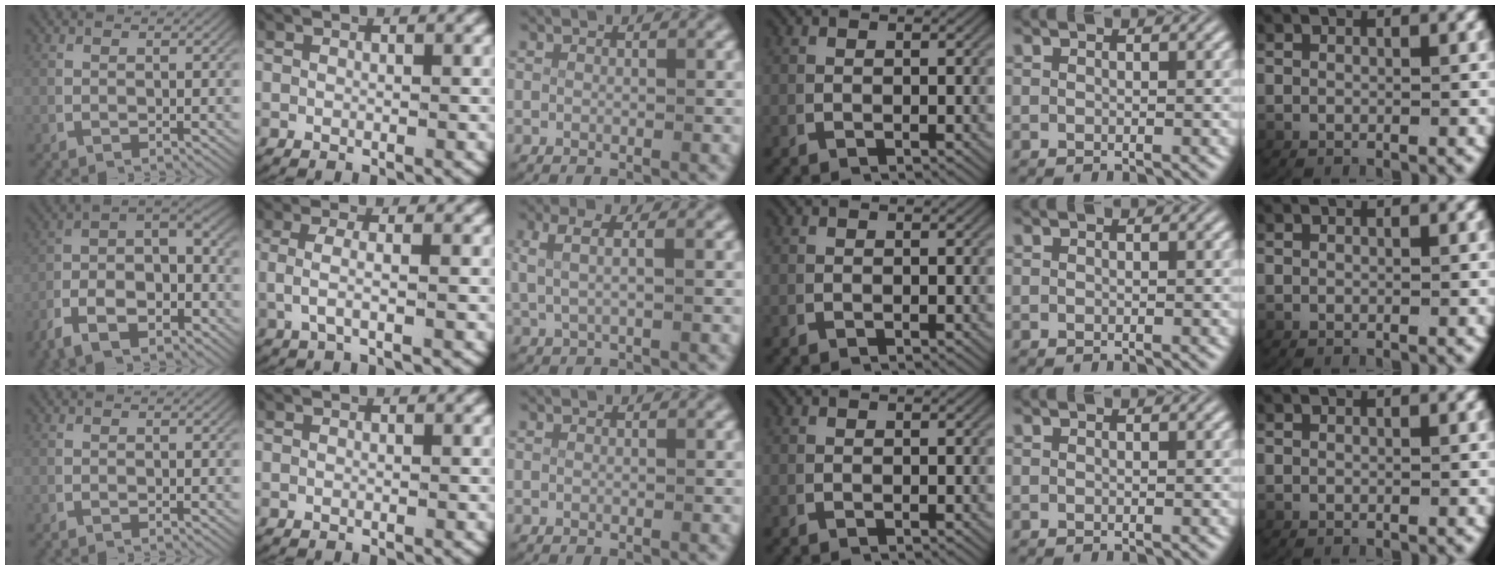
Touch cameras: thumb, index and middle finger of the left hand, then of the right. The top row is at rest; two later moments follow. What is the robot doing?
{"motion": "lift_and_place", "object": "towel"}